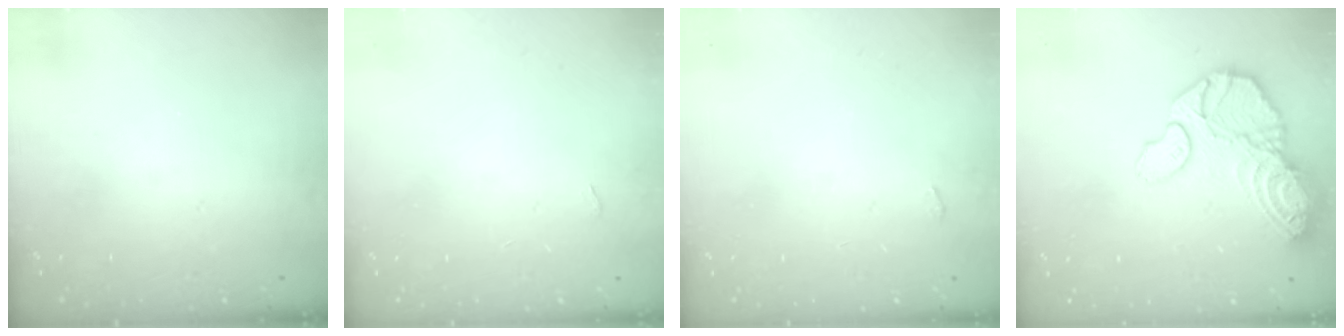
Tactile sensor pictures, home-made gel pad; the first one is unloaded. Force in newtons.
{"total": 2.3, "press": 2.3, "slide": 0.3}
{"total": 2.2, "press": 2.2, "slide": 0.3}
{"total": 17.8, "press": 17.7, "slide": 1.6}